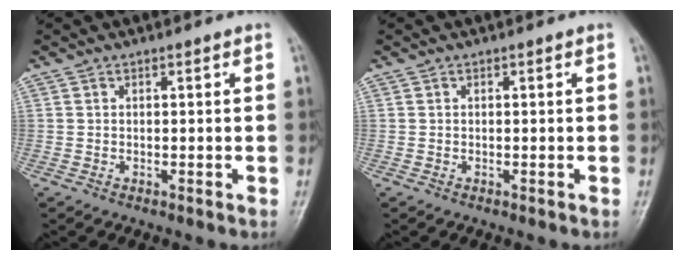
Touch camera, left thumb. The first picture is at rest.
{"total": 0.0}